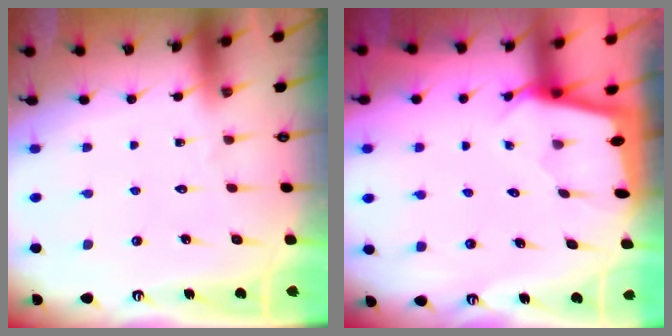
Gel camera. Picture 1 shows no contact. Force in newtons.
{"total": 1.7, "press": 1.7, "slide": 0.2}